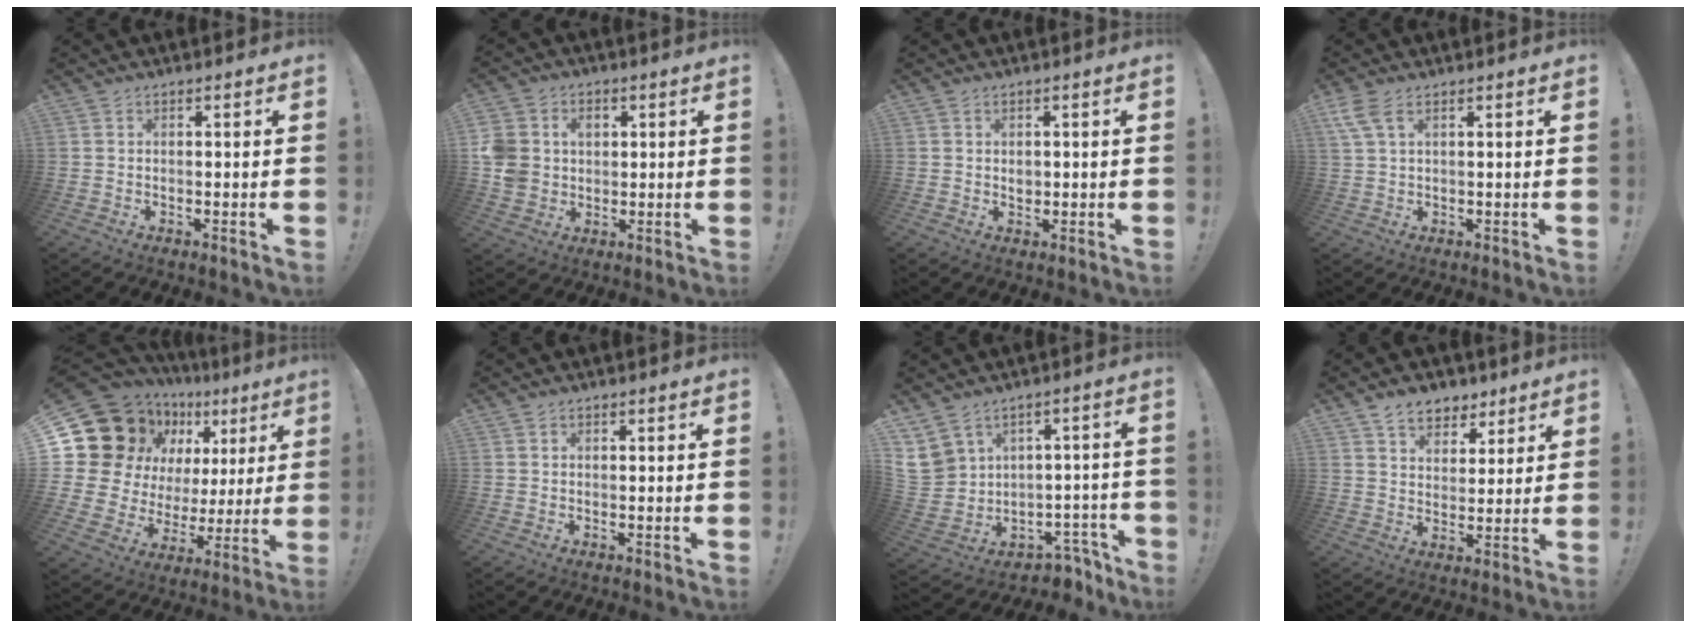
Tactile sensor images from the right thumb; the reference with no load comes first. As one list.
[{"total": 9.4, "force": [1.3, 8.5, 3.9], "torque": [-0.095, -0.003, 0.028]}, {"total": 1.5, "force": [0.1, 1.3, 0.6], "torque": [0.002, -0.004, -0.001]}, {"total": 5.1, "force": [2.7, 2.1, 3.8], "torque": [-0.081, 0.001, 0.054]}, {"total": 18.7, "force": [10.6, 12.0, 9.7], "torque": [-0.152, -0.078, 0.225]}, {"total": 0.5, "force": [0.3, 0.4, 0.0], "torque": [0.006, -0.001, 0.005]}, {"total": 8.4, "force": [1.0, 7.3, 4.0], "torque": [-0.091, -0.003, 0.039]}, {"total": 8.8, "force": [6.0, 5.8, 2.4], "torque": [-0.031, -0.038, 0.117]}]